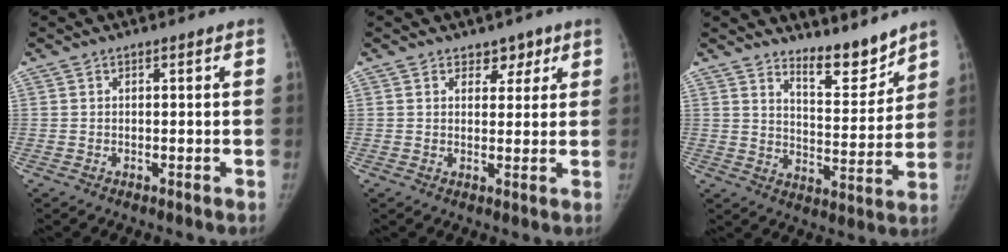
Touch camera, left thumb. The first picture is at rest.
{"total": 3.3, "force": [2.2, 2.3, 1.1], "torque": [0.011, -0.012, 0.030]}
{"total": 8.6, "force": [7.8, 2.1, 2.9], "torque": [-0.020, -0.072, 0.132]}